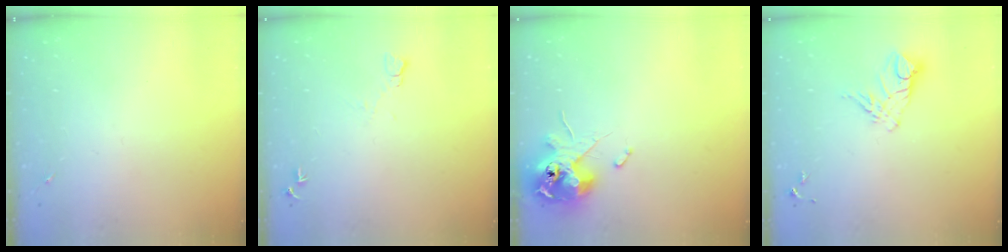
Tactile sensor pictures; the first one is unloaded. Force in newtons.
{"total": 6.6, "press": 6.6, "slide": 0.7}
{"total": 11.6, "press": 11.4, "slide": 2.1}
{"total": 10.4, "press": 10.3, "slide": 0.7}